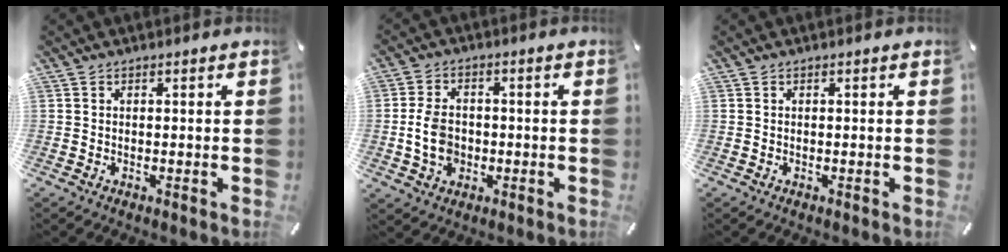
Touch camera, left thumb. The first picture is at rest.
{"total": 8.1, "force": [-1.3, 6.2, 5.1], "torque": [-0.108, 0.007, -0.024]}
{"total": 0.0}